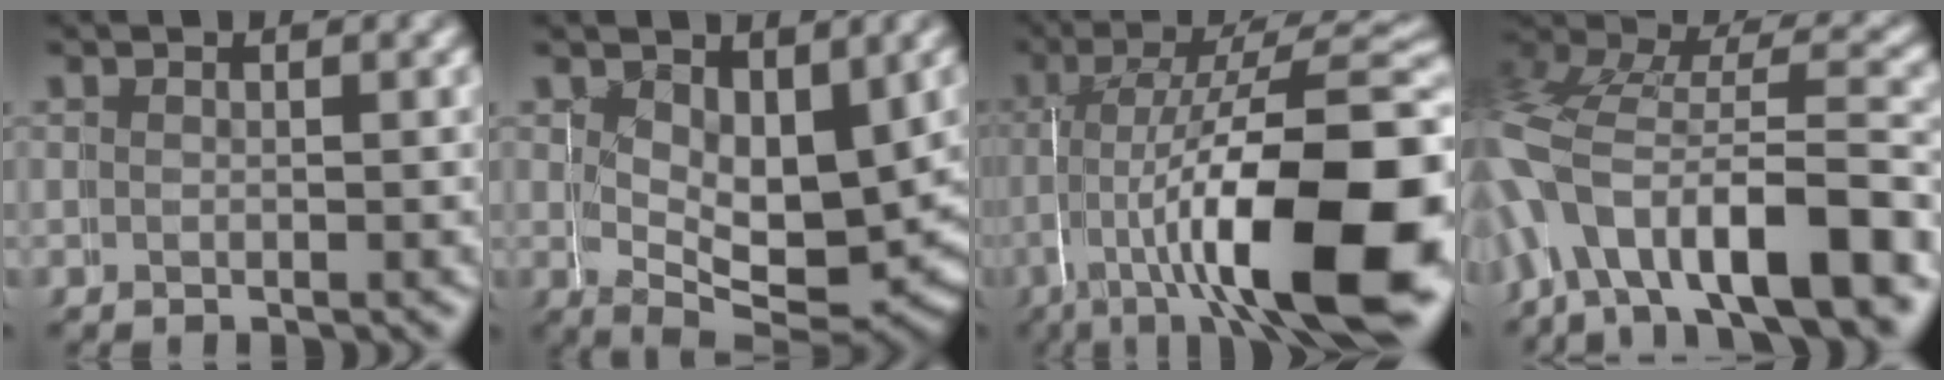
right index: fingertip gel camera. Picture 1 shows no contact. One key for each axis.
{"total": 6.3, "fx": 0.7, "fy": 3.8, "fz": 5.0, "tx": -0.074, "ty": -0.040, "tz": 0.021}
{"total": 15.9, "fx": -2.2, "fy": 6.0, "fz": 14.6, "tx": -0.208, "ty": -0.008, "tz": -0.027}
{"total": 7.0, "fx": -2.2, "fy": 4.3, "fz": 5.0, "tx": -0.127, "ty": -0.017, "tz": -0.037}